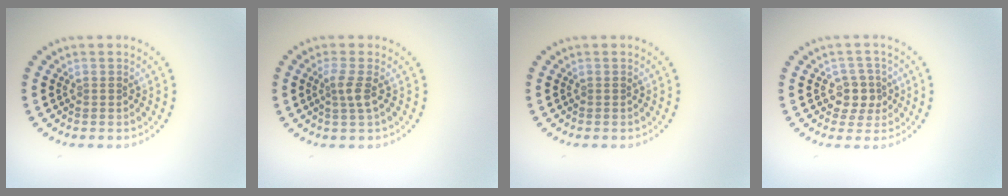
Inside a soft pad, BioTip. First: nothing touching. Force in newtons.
{"total": 1.7, "press": 1.3, "slide": 1.1}
{"total": 0.0}
{"total": 2.5, "press": 2.2, "slide": 1.2}